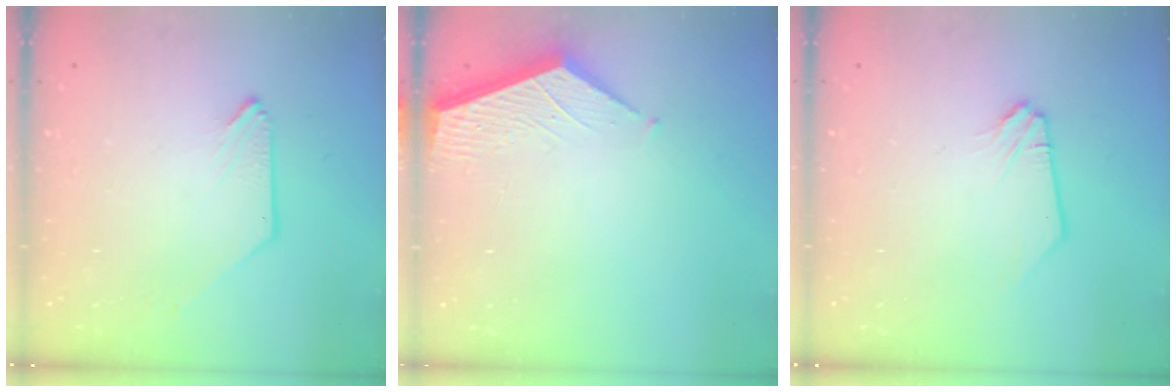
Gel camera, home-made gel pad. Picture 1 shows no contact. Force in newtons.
{"total": 3.3, "press": 3.3, "slide": 0.4}
{"total": 0.0}